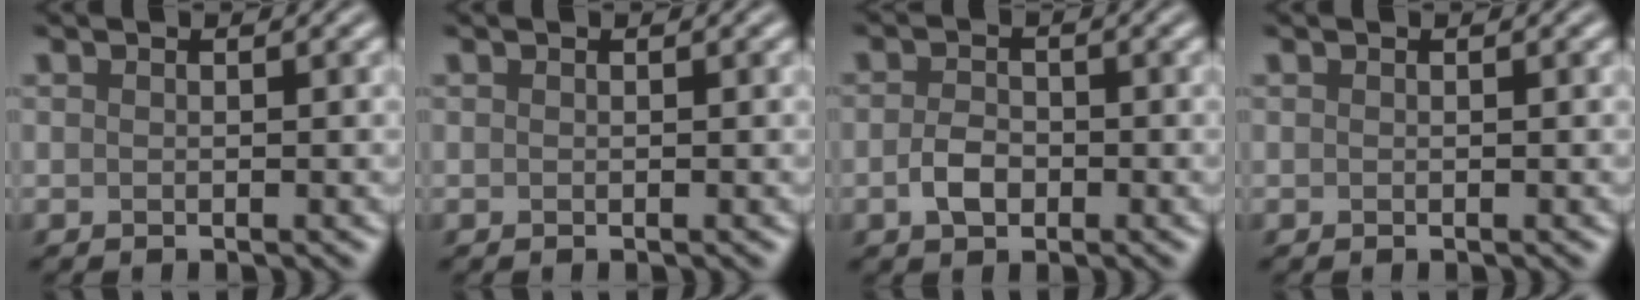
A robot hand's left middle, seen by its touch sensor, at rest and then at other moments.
{"total": 0.0}
{"total": 2.4, "force": [-0.7, 1.6, 1.6], "torque": [-0.033, 0.000, -0.018]}
{"total": 0.0}